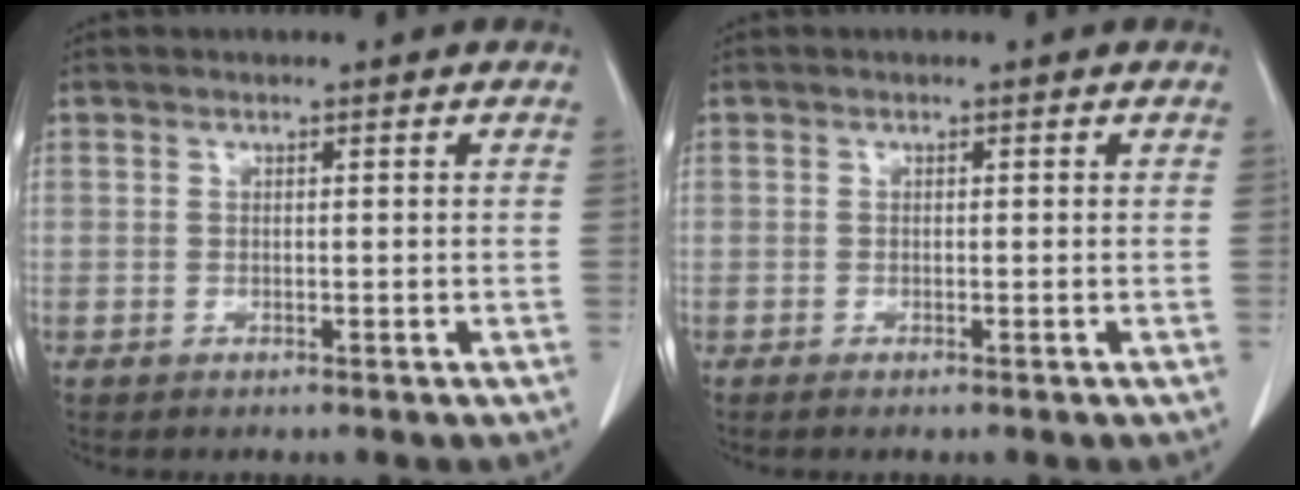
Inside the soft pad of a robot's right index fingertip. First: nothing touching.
{"total": 0.6, "force": [-0.4, 0.0, 0.4], "torque": [-0.009, -0.001, -0.008]}